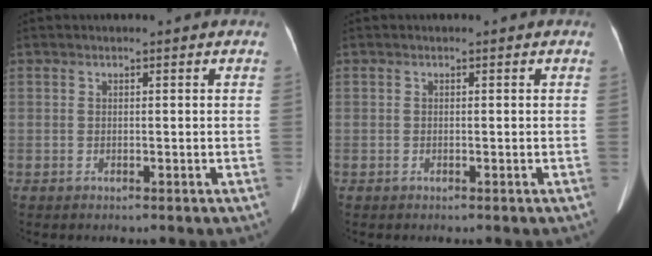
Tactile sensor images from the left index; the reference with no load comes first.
{"total": 0.0}